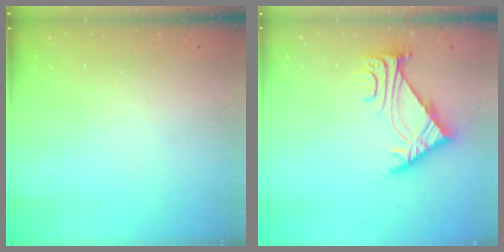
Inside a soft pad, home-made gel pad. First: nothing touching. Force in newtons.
{"total": 5.4, "press": 5.2, "slide": 1.1}